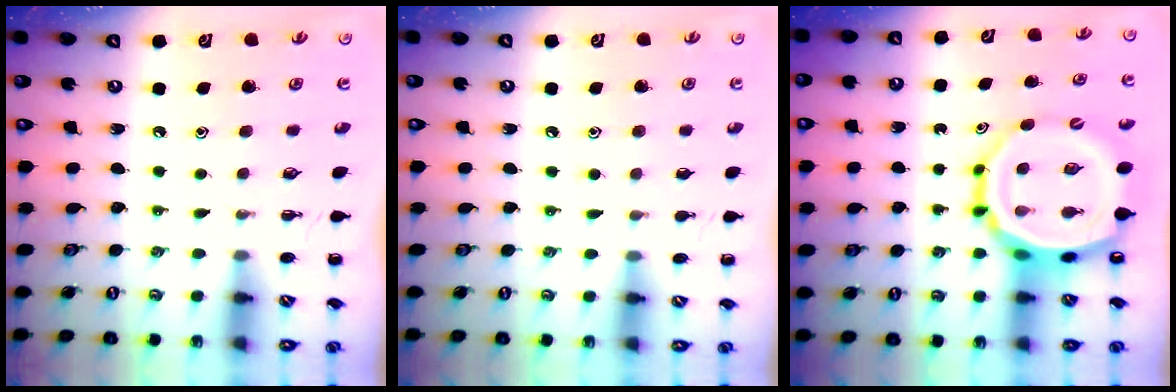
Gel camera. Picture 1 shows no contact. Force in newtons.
{"total": 2.9, "press": 2.6, "slide": 1.2}
{"total": 13.2, "press": 12.8, "slide": 3.5}